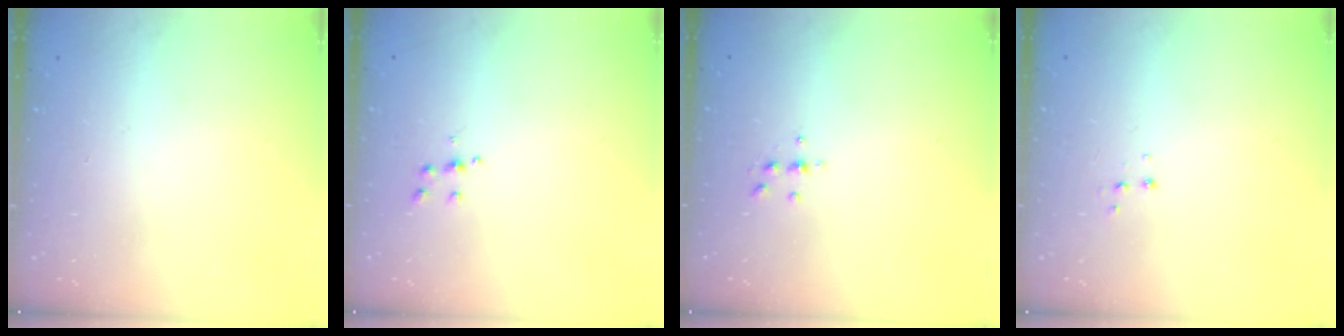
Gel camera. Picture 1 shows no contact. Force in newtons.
{"total": 3.6, "press": 3.6, "slide": 0.3}
{"total": 3.9, "press": 3.9, "slide": 0.6}
{"total": 3.3, "press": 3.2, "slide": 0.4}